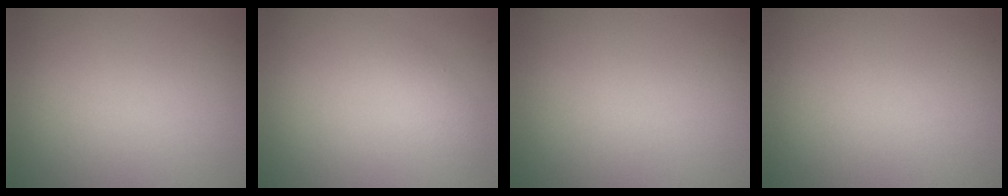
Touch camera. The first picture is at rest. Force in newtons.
{"total": 1.5, "press": 1.5, "slide": 0.1}
{"total": 0.0}
{"total": 0.0}